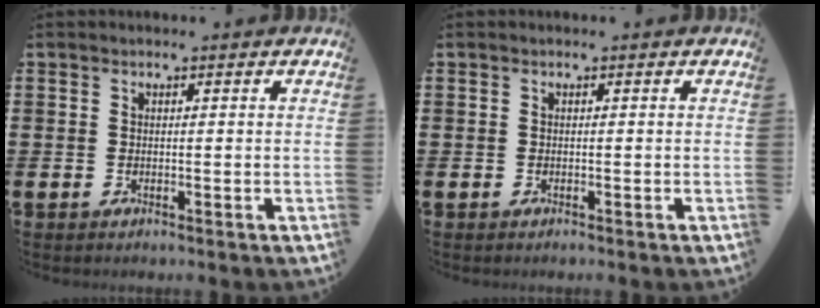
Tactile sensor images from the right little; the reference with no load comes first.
{"total": 0.0}